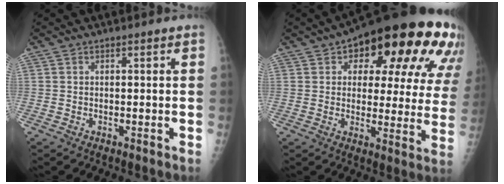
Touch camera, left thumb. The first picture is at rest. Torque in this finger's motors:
{"motor_torque": [0.62, 0.81, 1.85, -0.92, 0.13]}